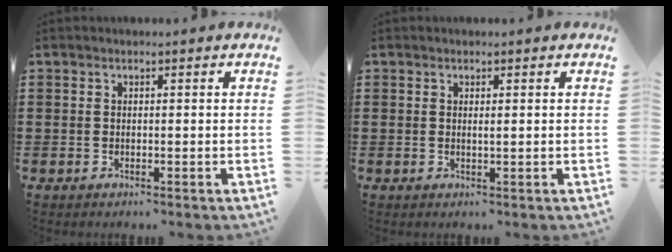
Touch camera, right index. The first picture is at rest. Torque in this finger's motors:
{"motor_torque": [-0.07, 0.09, 0.04, 0.00]}